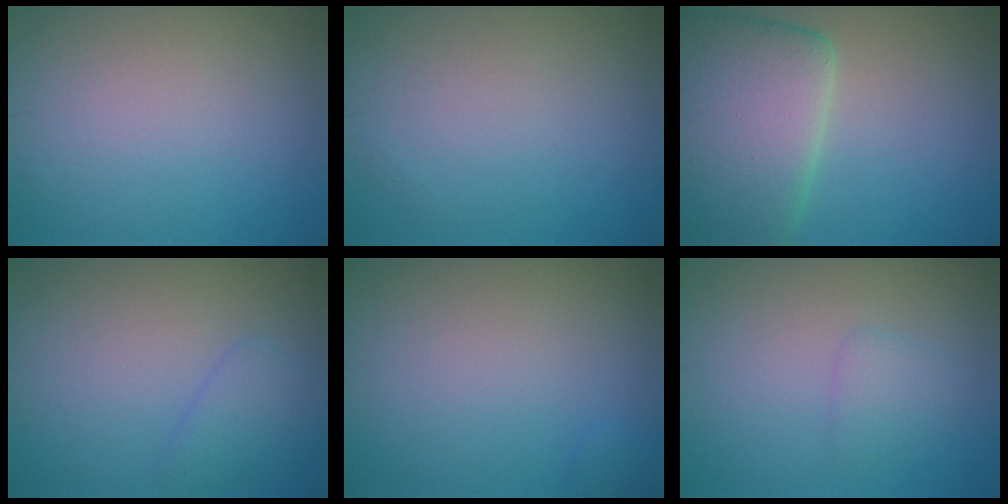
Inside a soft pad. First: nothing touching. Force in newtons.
{"total": 0.0}
{"total": 9.6, "press": 9.5, "slide": 1.1}
{"total": 1.8, "press": 1.8, "slide": 0.2}
{"total": 0.9, "press": 0.9, "slide": 0.2}
{"total": 1.5, "press": 1.4, "slide": 0.1}